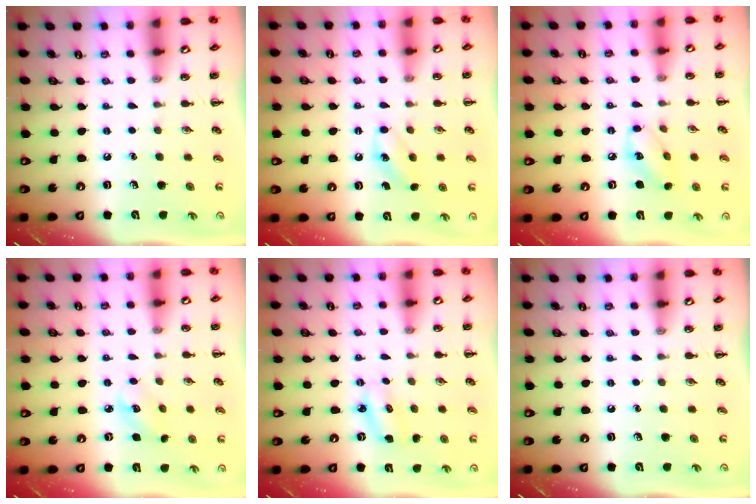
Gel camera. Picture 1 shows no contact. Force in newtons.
{"total": 6.2, "press": 6.0, "slide": 1.5}
{"total": 7.9, "press": 7.9, "slide": 0.5}
{"total": 4.7, "press": 4.6, "slide": 1.1}
{"total": 3.3, "press": 3.2, "slide": 0.7}
{"total": 0.0}